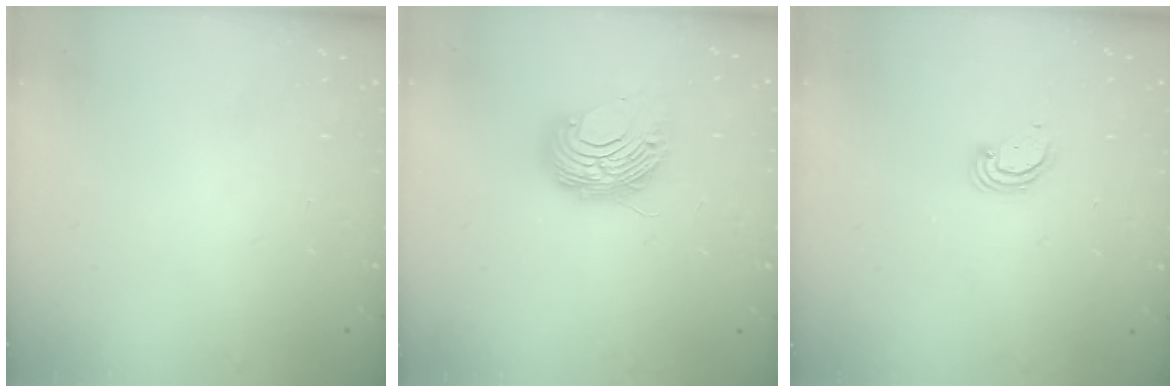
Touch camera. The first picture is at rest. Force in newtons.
{"total": 8.9, "press": 8.9, "slide": 0.0}
{"total": 3.1, "press": 3.1, "slide": 0.3}